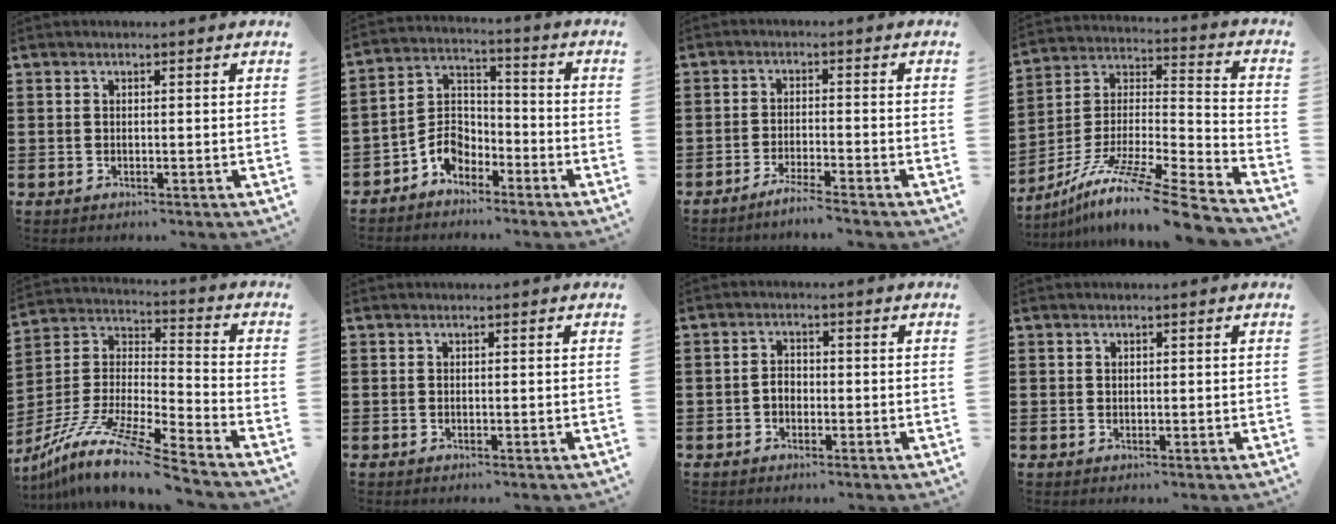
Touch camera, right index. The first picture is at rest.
{"total": 5.7, "force": [-3.8, 3.6, 2.1], "torque": [-0.056, 0.010, -0.079]}
{"total": 2.4, "force": [-2.2, -0.6, 0.8], "torque": [-0.014, -0.002, -0.041]}
{"total": 11.6, "force": [-9.4, -0.1, 6.8], "torque": [-0.116, 0.005, -0.181]}
{"total": 12.1, "force": [-10.2, -0.1, 6.5], "torque": [-0.144, -0.004, -0.207]}
{"total": 0.0}
{"total": 2.2, "force": [-0.6, 1.6, 1.4], "torque": [-0.028, 0.004, -0.014]}
{"total": 0.6, "force": [0.2, 0.5, 0.1], "torque": [-0.004, 0.003, 0.005]}